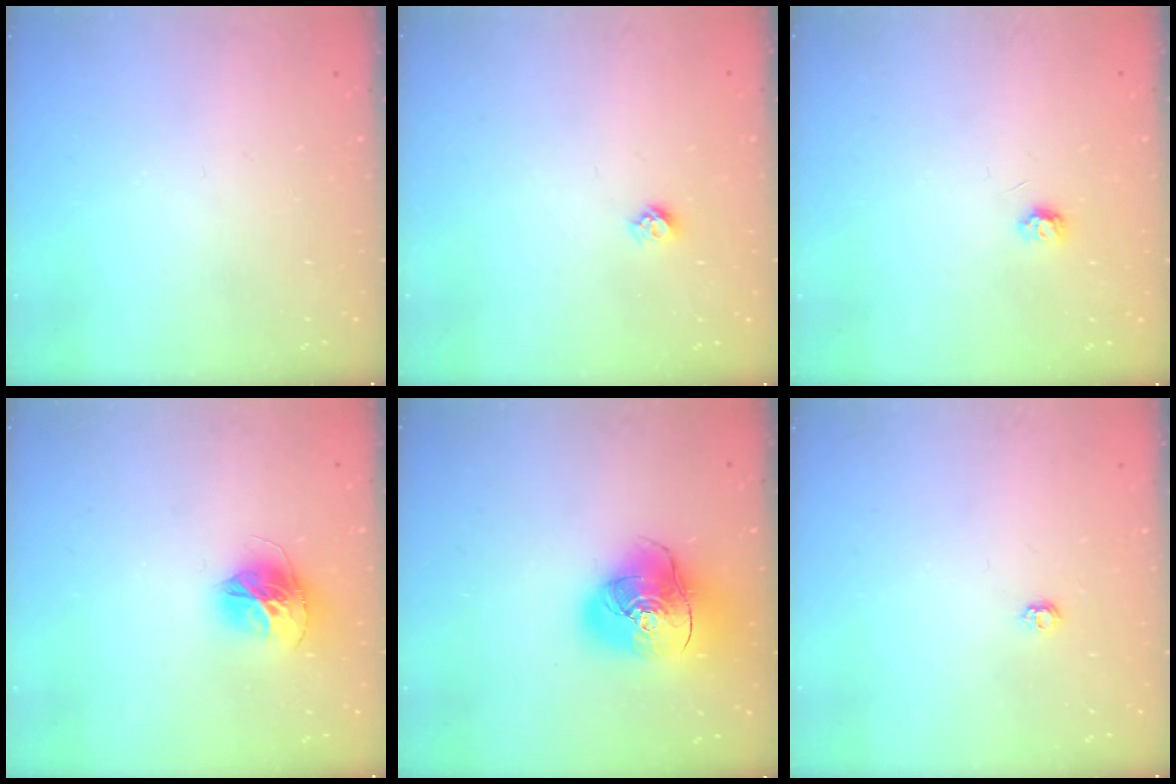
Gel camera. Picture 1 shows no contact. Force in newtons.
{"total": 4.3, "press": 4.2, "slide": 0.6}
{"total": 4.2, "press": 4.1, "slide": 0.4}
{"total": 13.0, "press": 12.9, "slide": 1.4}
{"total": 16.8, "press": 16.6, "slide": 2.5}
{"total": 3.9, "press": 3.8, "slide": 0.6}